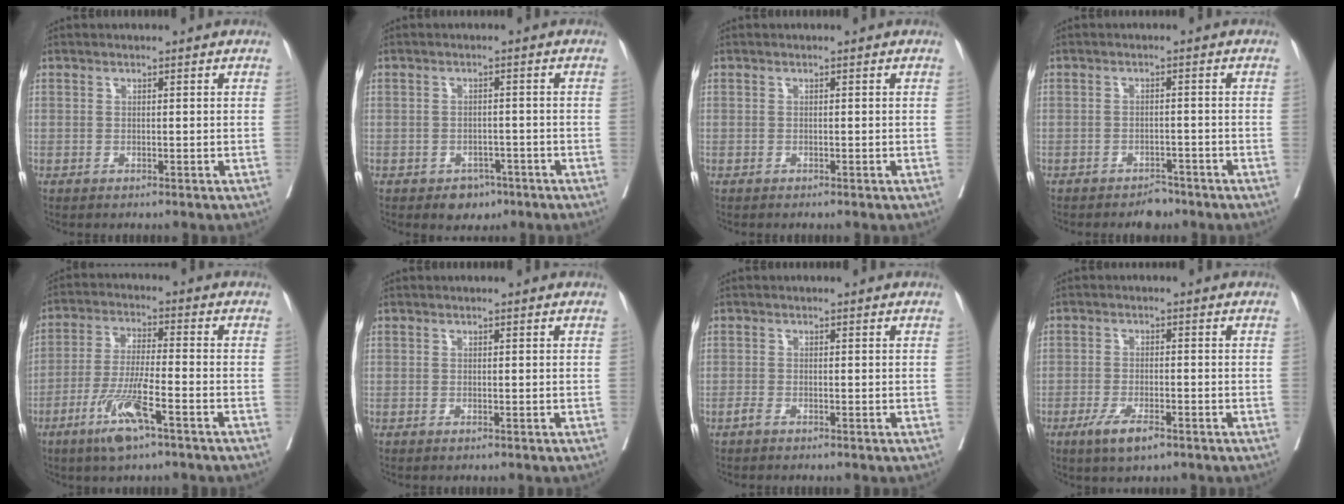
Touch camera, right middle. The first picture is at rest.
{"total": 3.3, "force": [-2.1, 2.2, 1.2], "torque": [-0.012, 0.005, -0.023]}
{"total": 0.0}
{"total": 3.0, "force": [-2.5, 1.3, 1.0], "torque": [-0.018, 0.000, -0.036]}
{"total": 9.4, "force": [-5.1, 0.7, 7.9], "torque": [-0.159, -0.016, -0.094]}
{"total": 0.0}
{"total": 0.7, "force": [-0.5, 0.1, 0.4], "torque": [-0.007, 0.000, -0.011]}
{"total": 4.9, "force": [-2.9, 1.2, 3.7], "torque": [-0.076, -0.008, -0.047]}